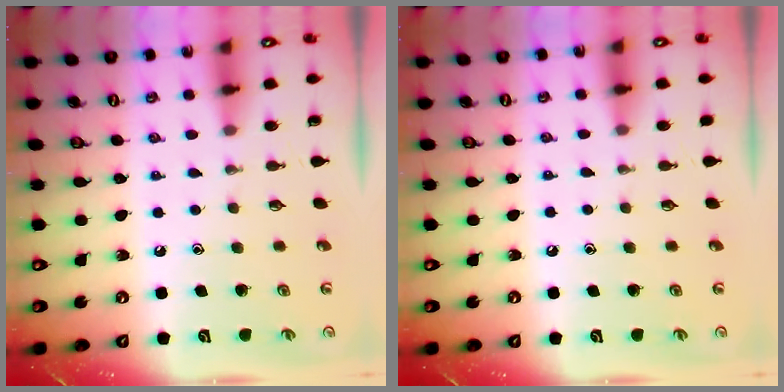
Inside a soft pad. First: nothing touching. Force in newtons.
{"total": 3.2, "press": 3.2, "slide": 0.5}